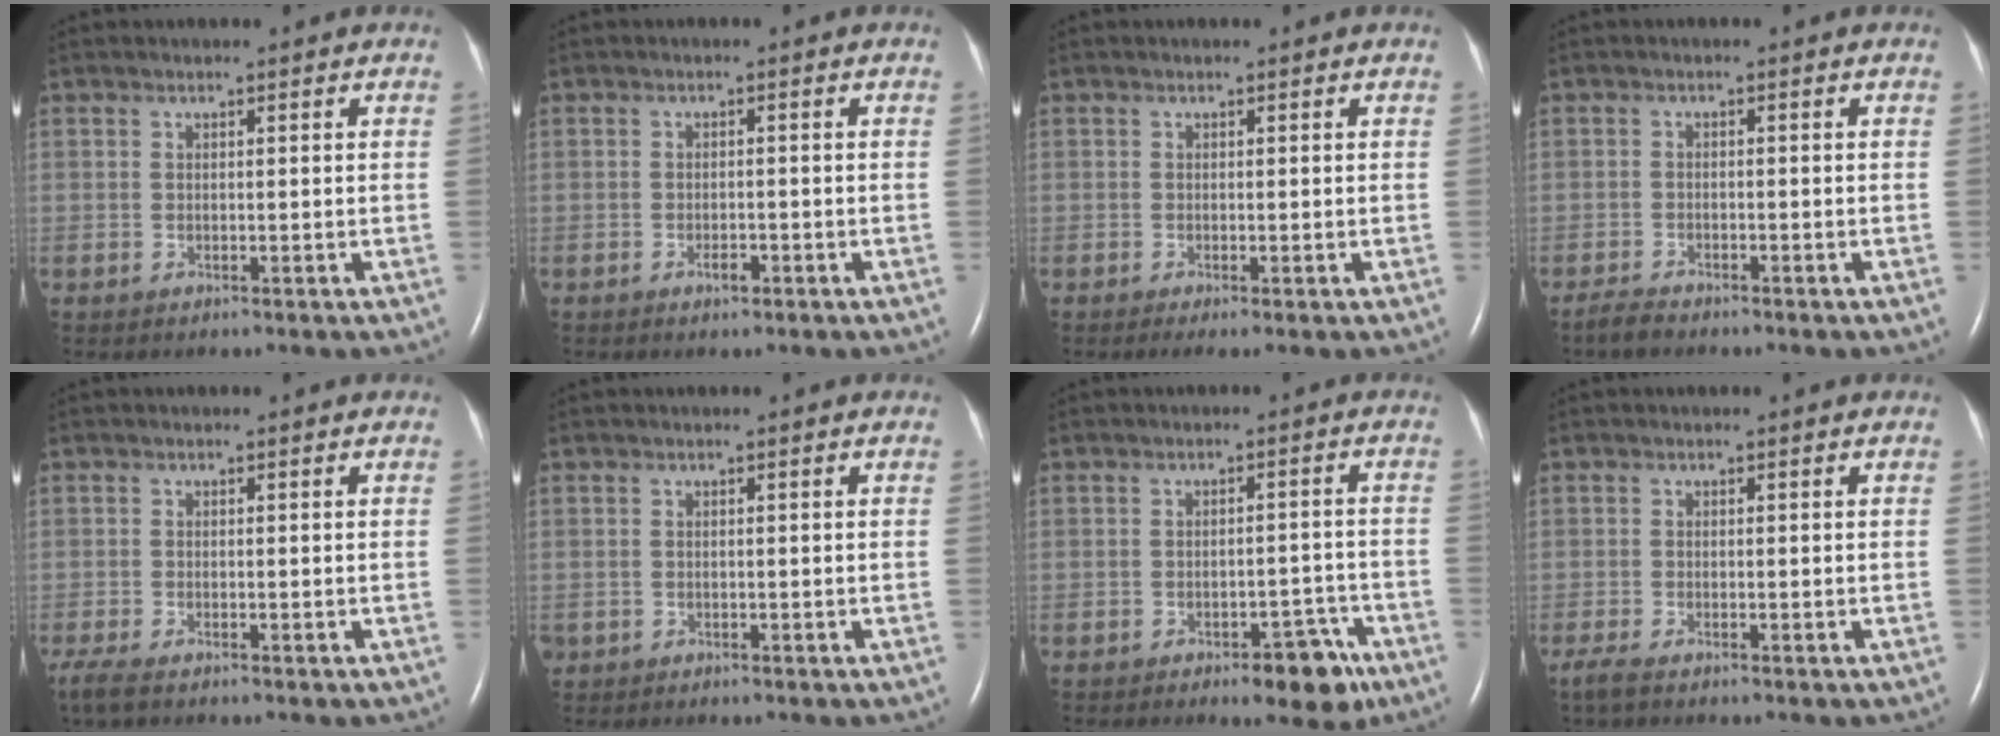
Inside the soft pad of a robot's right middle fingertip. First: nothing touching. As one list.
[{"total": 1.5, "force": [-0.8, 0.5, 1.1], "torque": [-0.022, -0.001, -0.011]}, {"total": 0.9, "force": [-0.4, -0.1, 0.8], "torque": [-0.018, -0.003, -0.007]}, {"total": 1.9, "force": [-1.7, 0.4, 0.6], "torque": [-0.021, -0.004, -0.031]}, {"total": 3.7, "force": [-2.7, 1.0, 2.2], "torque": [-0.055, -0.014, -0.047]}, {"total": 0.6, "force": [-0.3, 0.5, 0.1], "torque": [-0.006, 0.004, -0.002]}, {"total": 5.9, "force": [-3.8, 2.4, 3.8], "torque": [-0.038, 0.010, -0.043]}, {"total": 1.9, "force": [-1.4, 0.3, 1.2], "torque": [-0.033, -0.009, -0.028]}]